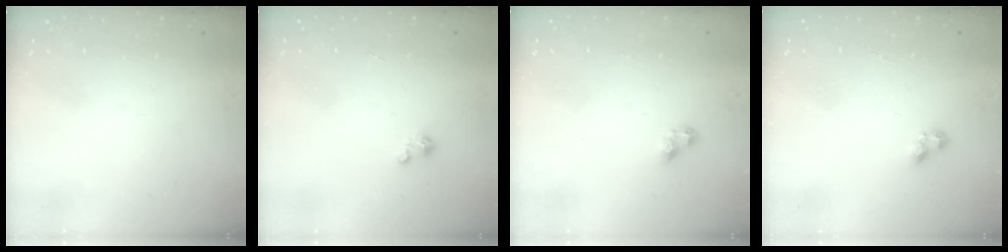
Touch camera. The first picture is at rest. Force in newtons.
{"total": 0.8, "press": 0.7, "slide": 0.3}
{"total": 3.4, "press": 3.4, "slide": 0.3}
{"total": 3.0, "press": 2.9, "slide": 0.6}